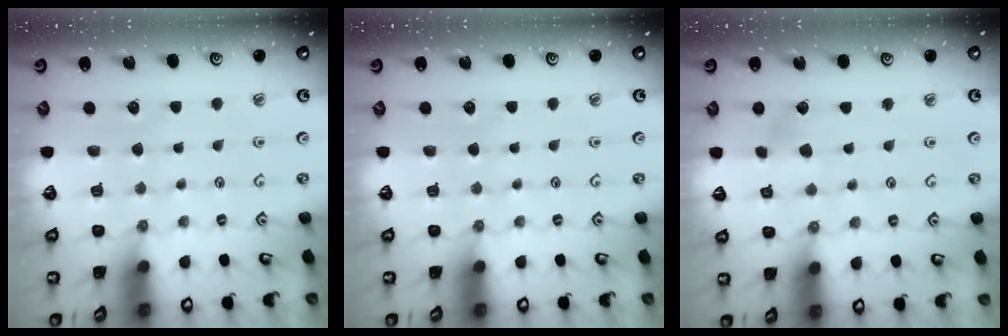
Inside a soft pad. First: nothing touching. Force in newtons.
{"total": 0.0}
{"total": 3.7, "press": 3.7, "slide": 0.5}